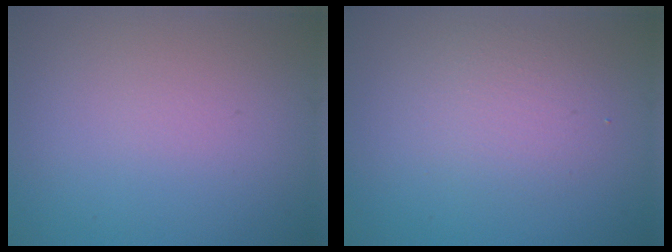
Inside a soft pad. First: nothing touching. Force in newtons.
{"total": 2.4, "press": 2.4, "slide": 0.2}